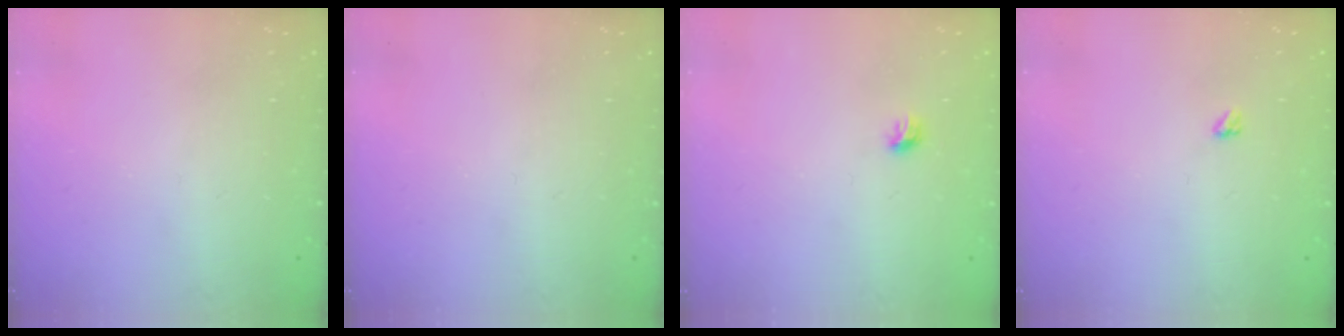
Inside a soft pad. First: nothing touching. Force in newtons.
{"total": 0.0}
{"total": 3.7, "press": 3.6, "slide": 1.0}
{"total": 2.4, "press": 2.4, "slide": 0.4}